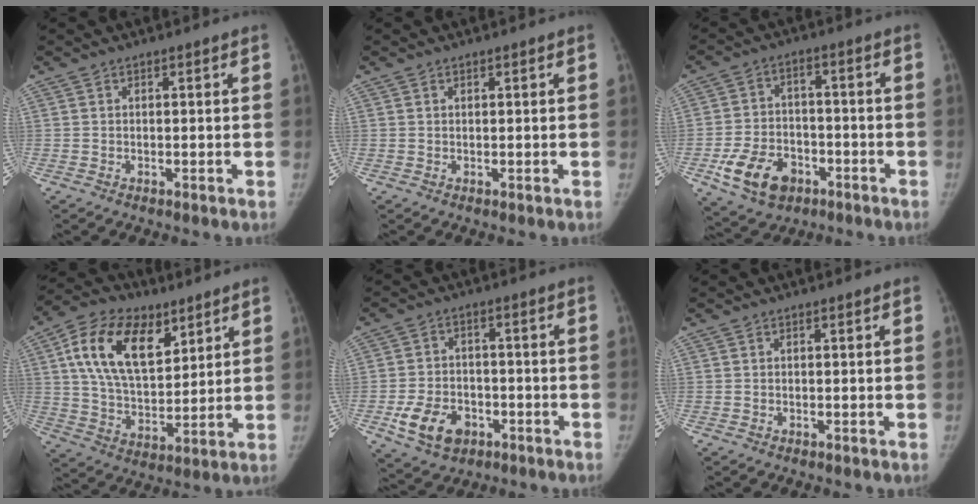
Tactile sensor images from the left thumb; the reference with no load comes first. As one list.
[{"total": 0.0}, {"total": 11.9, "force": [-5.6, 8.2, 6.5], "torque": [-0.097, 0.027, -0.090]}, {"total": 18.2, "force": [7.9, 10.5, 12.6], "torque": [-0.194, -0.024, 0.143]}, {"total": 9.6, "force": [-4.1, 6.8, 5.2], "torque": [-0.076, 0.020, -0.064]}, {"total": 0.0}]